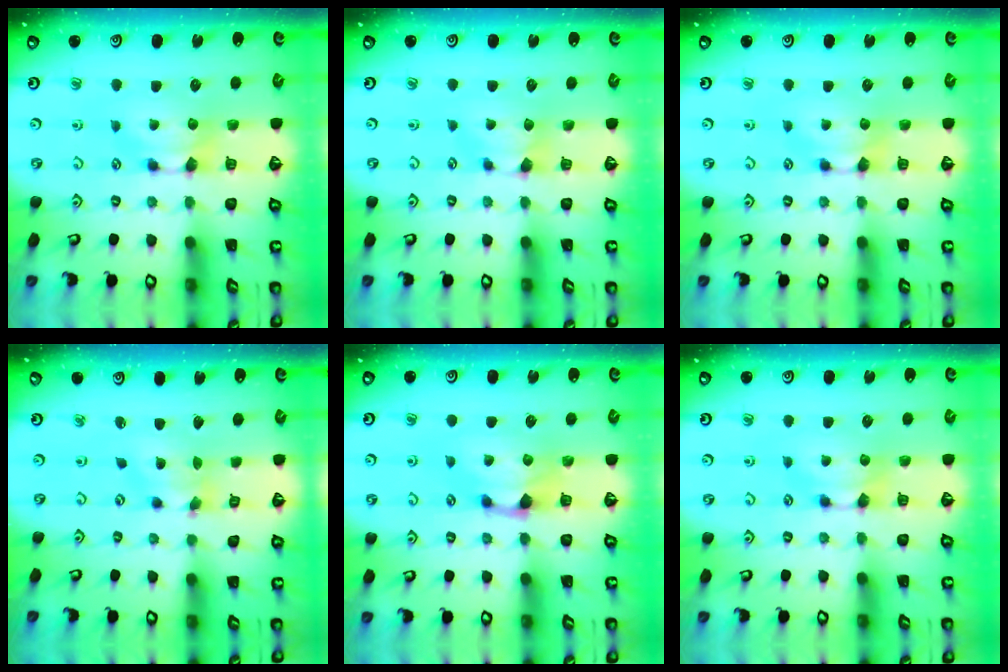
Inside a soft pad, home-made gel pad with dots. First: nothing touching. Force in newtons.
{"total": 0.9, "press": 0.4, "slide": 0.8}
{"total": 0.0}
{"total": 3.3, "press": 2.8, "slide": 1.6}
{"total": 1.2, "press": 0.0, "slide": 1.2}
{"total": 0.0}